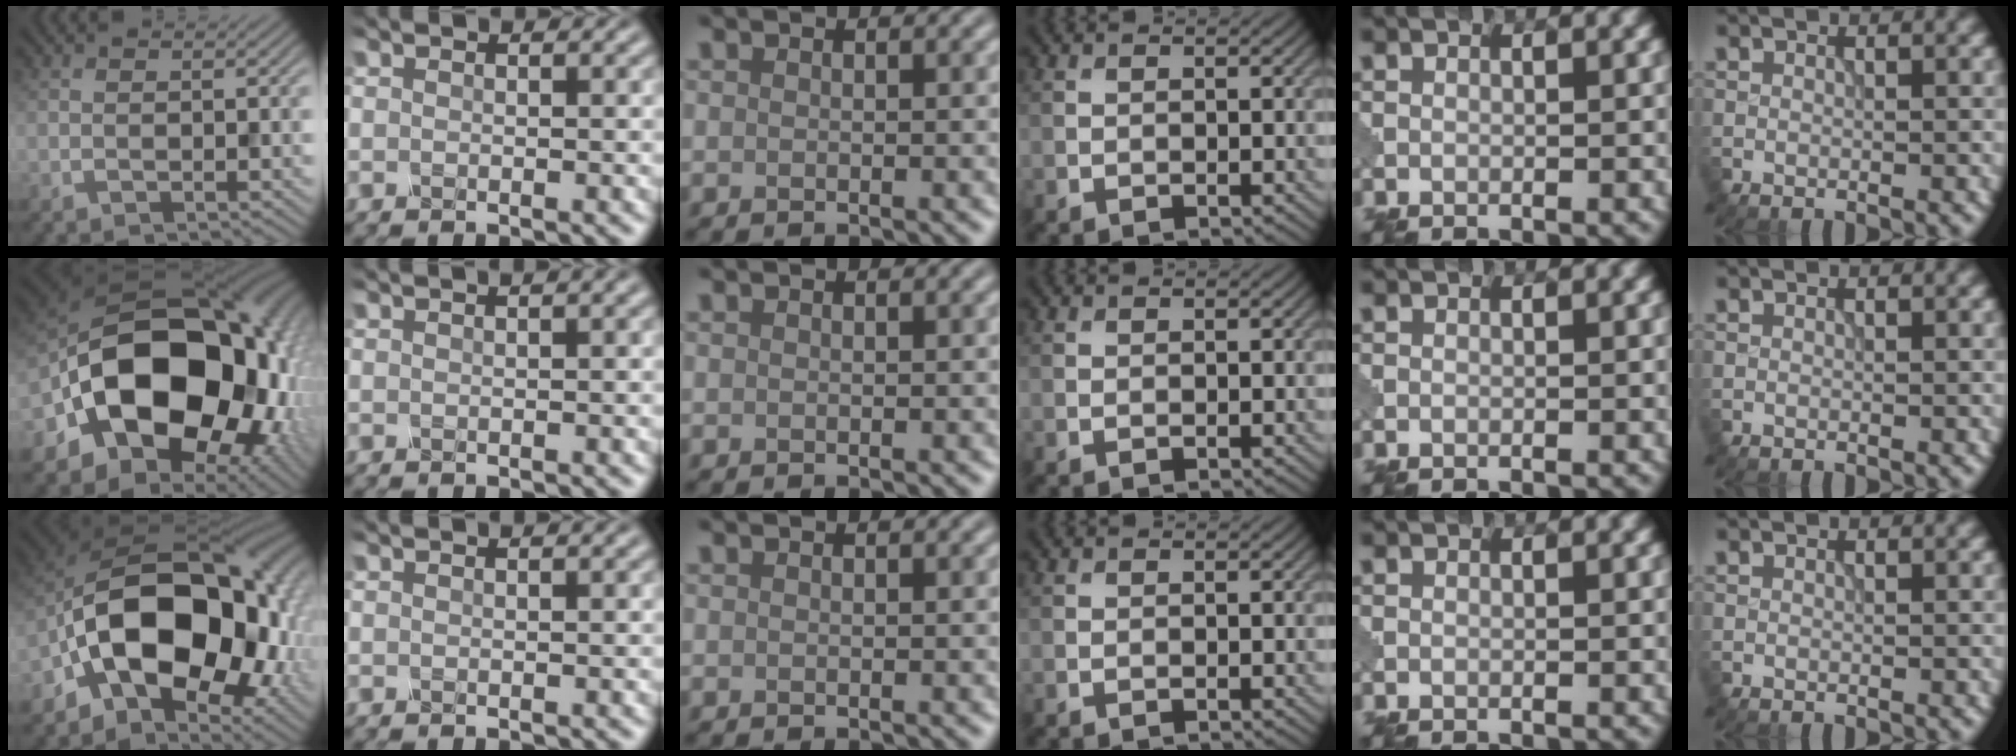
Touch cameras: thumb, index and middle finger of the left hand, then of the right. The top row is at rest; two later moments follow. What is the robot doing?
{"motion": "shake", "object": "sieve"}